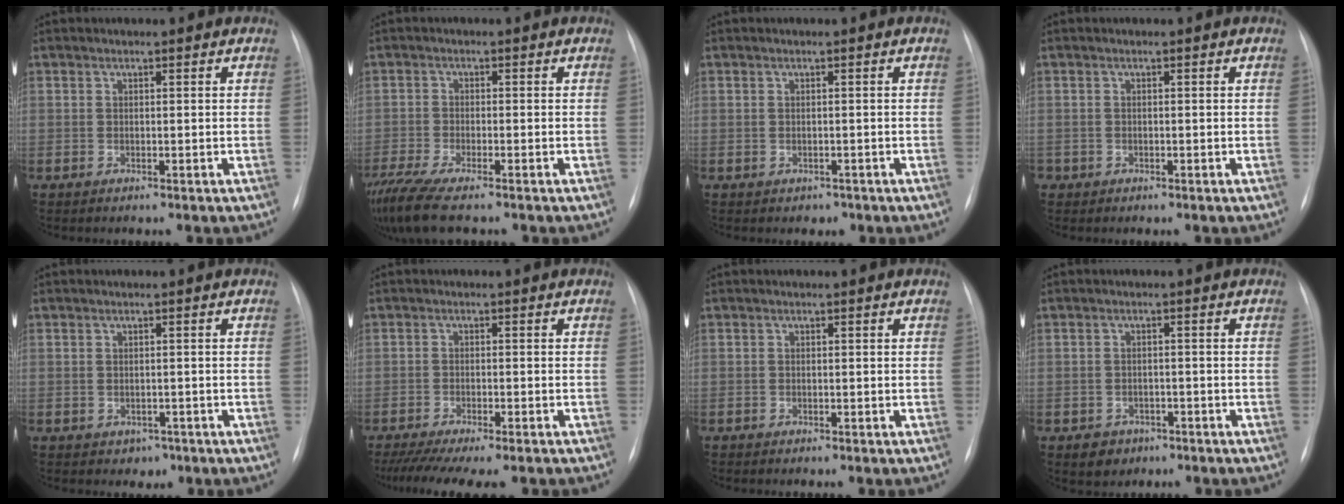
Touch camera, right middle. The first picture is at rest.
{"total": 8.9, "force": [-7.2, 0.8, 5.2], "torque": [-0.096, -0.022, -0.125]}
{"total": 1.1, "force": [-0.8, 0.7, 0.1], "torque": [-0.004, 0.001, -0.009]}
{"total": 0.7, "force": [-0.4, 0.6, 0.0], "torque": [-0.003, 0.003, -0.007]}
{"total": 1.6, "force": [-0.9, 1.3, 0.4], "torque": [-0.005, 0.004, -0.006]}
{"total": 12.4, "force": [-10.4, 1.6, 6.6], "torque": [-0.105, -0.021, -0.152]}
{"total": 0.0}
{"total": 3.1, "force": [-1.9, 2.4, 0.6], "torque": [-0.006, 0.008, -0.020]}